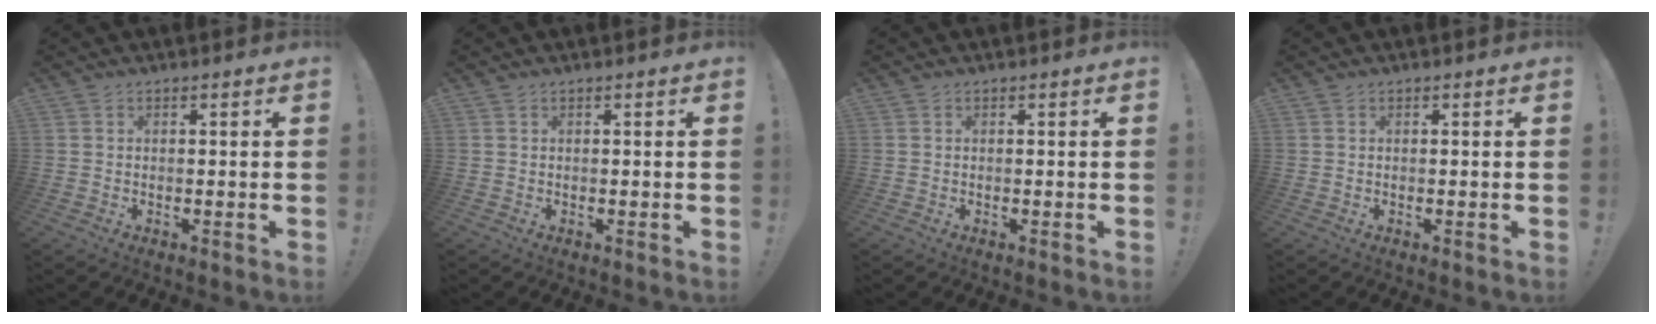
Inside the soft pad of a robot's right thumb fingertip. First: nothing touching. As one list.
[{"total": 0.0}, {"total": 0.0}, {"total": 0.0}]